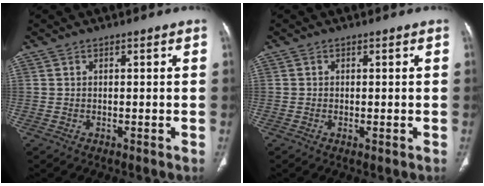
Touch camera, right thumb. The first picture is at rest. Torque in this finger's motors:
{"motor_torque": [-0.66, 0.28, -0.44, 0.14, -0.01]}